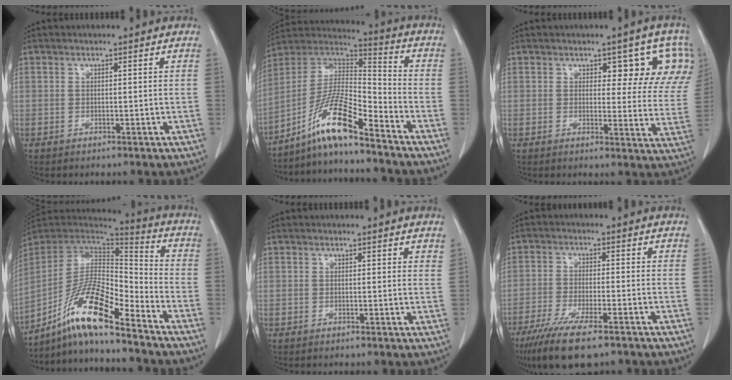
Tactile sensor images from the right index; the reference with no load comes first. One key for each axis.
{"total": 12.1, "fx": -8.7, "fy": 0.7, "fz": 8.4, "tx": -0.163, "ty": 0.015, "tz": -0.162}
{"total": 8.5, "fx": 4.7, "fy": 4.3, "fz": 5.7, "tx": -0.041, "ty": 0.000, "tz": 0.041}
{"total": 15.6, "fx": -10.6, "fy": 1.5, "fz": 11.4, "tx": -0.212, "ty": 0.005, "tz": -0.190}
{"total": 1.0, "fx": 0.9, "fy": 0.3, "fz": 0.4, "tx": -0.002, "ty": 0.001, "tz": 0.004}
{"total": 11.1, "fx": -7.9, "fy": 1.9, "fz": 7.5, "tx": -0.126, "ty": -0.024, "tz": -0.128}